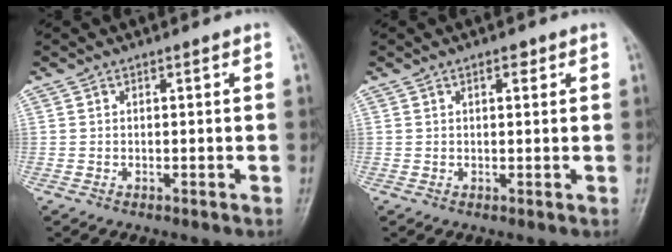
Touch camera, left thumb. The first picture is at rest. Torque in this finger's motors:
{"motor_torque": [-0.21, -0.04, -0.17, 0.11, -0.06]}